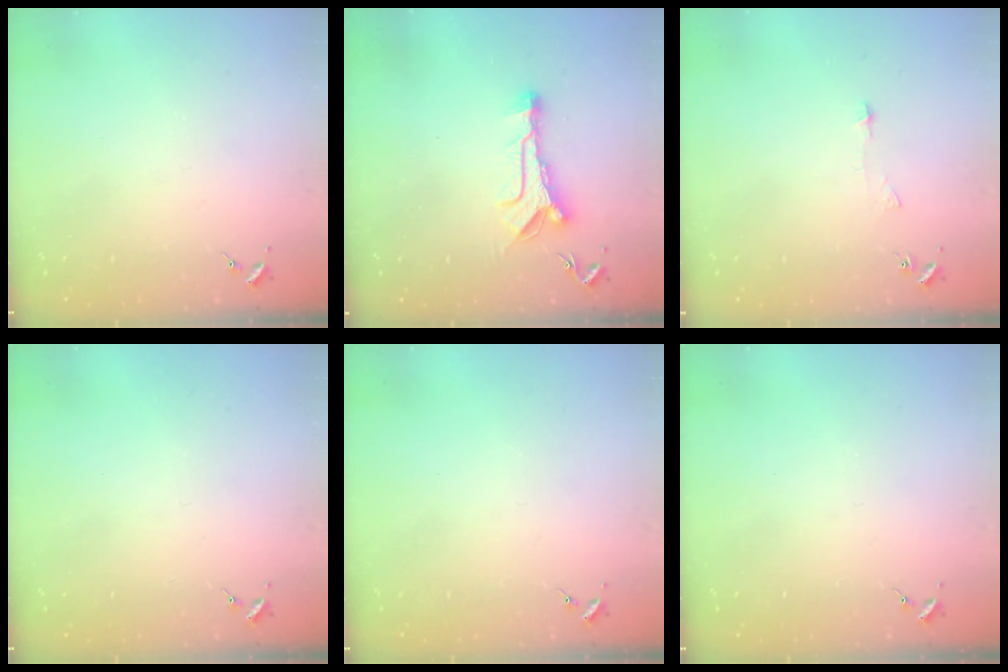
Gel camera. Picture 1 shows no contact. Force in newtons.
{"total": 11.4, "press": 11.4, "slide": 0.8}
{"total": 4.0, "press": 4.0, "slide": 0.4}
{"total": 0.0}
{"total": 0.0}
{"total": 0.0}